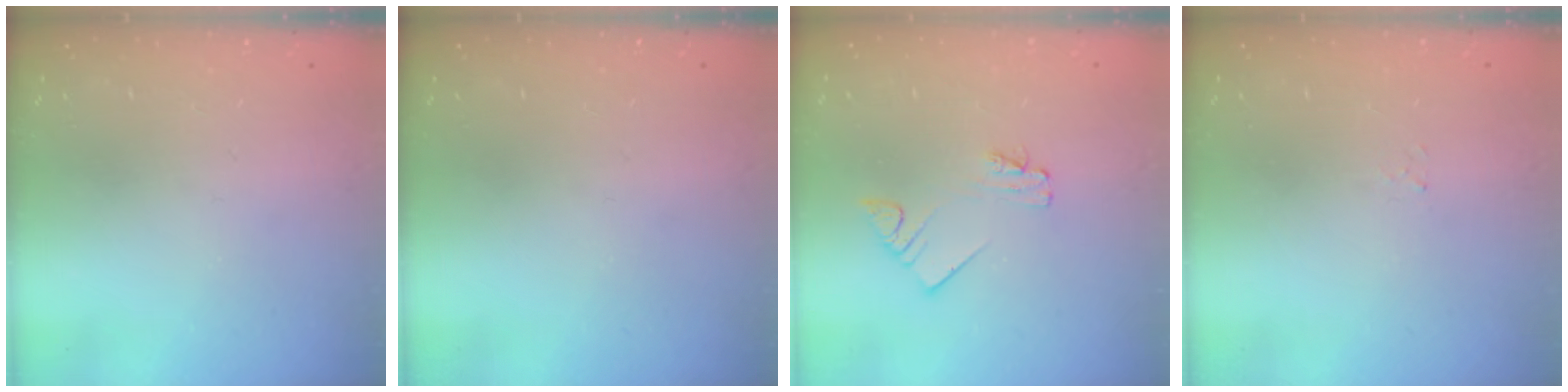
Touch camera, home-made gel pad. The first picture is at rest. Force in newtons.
{"total": 0.0}
{"total": 1.9, "press": 1.9, "slide": 0.1}
{"total": 1.5, "press": 1.5, "slide": 0.2}